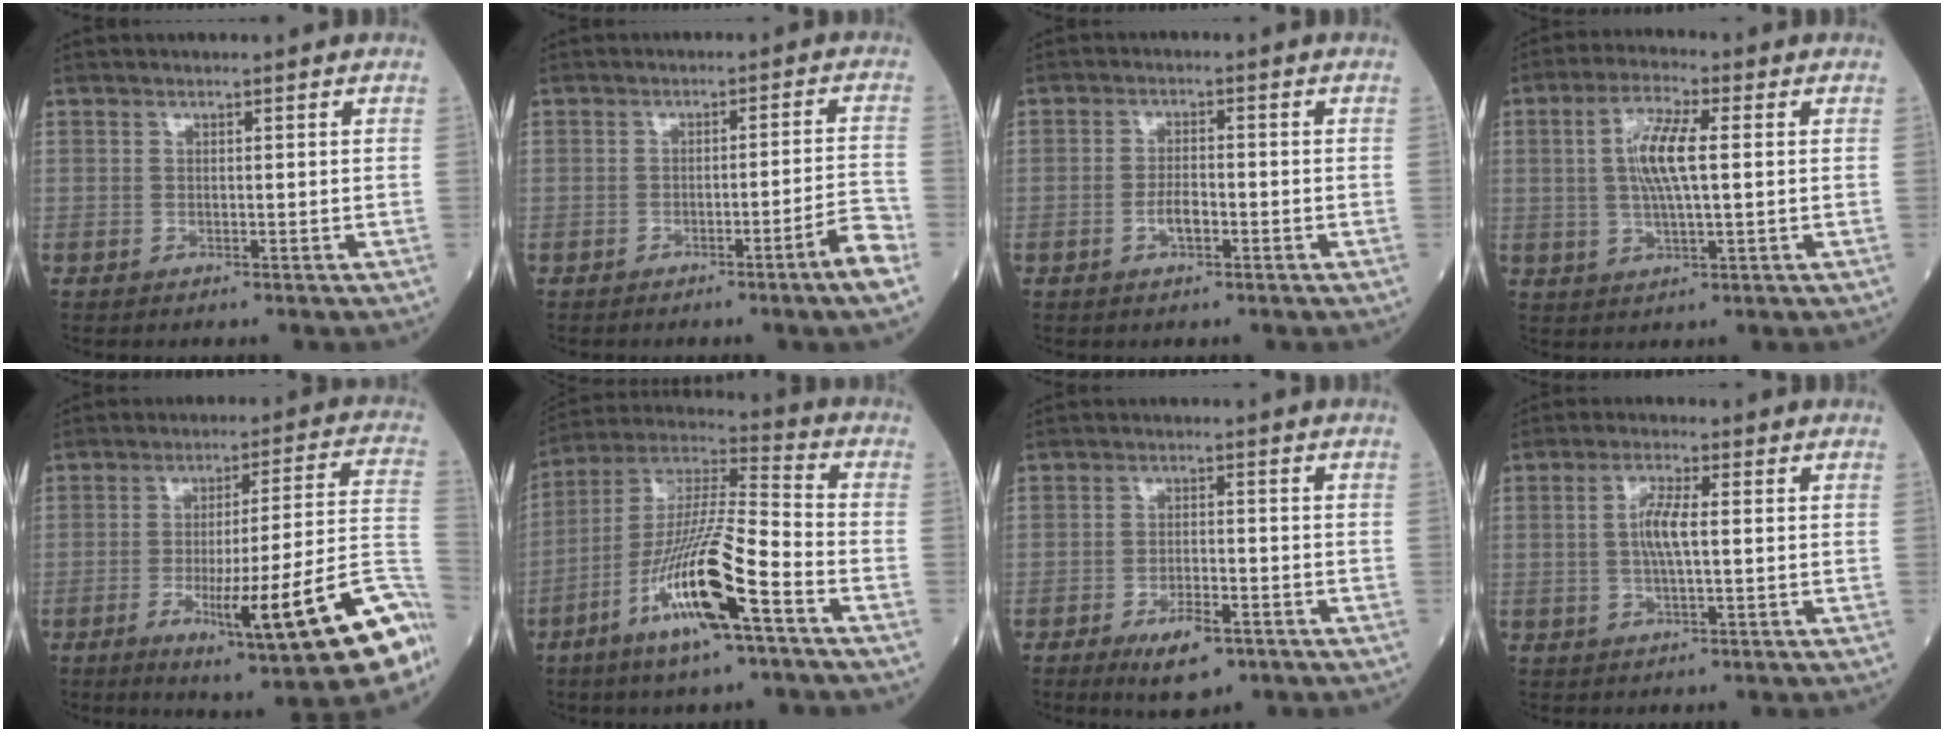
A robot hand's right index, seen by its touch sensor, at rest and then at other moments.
{"total": 5.7, "force": [-3.4, -0.9, 4.5], "torque": [-0.048, 0.004, -0.050]}
{"total": 2.8, "force": [-1.1, 1.0, 2.4], "torque": [-0.046, 0.003, -0.018]}
{"total": 7.9, "force": [1.1, 1.5, 7.7], "torque": [-0.157, 0.006, 0.020]}
{"total": 19.7, "force": [-8.3, 0.9, 17.9], "torque": [-0.203, -0.005, -0.115]}
{"total": 16.4, "force": [-7.3, 1.5, 14.6], "torque": [-0.289, -0.010, -0.134]}
{"total": 6.0, "force": [-3.5, 2.0, 4.5], "torque": [-0.078, -0.005, -0.052]}
{"total": 4.6, "force": [0.3, 0.8, 4.6], "torque": [-0.097, 0.004, 0.003]}